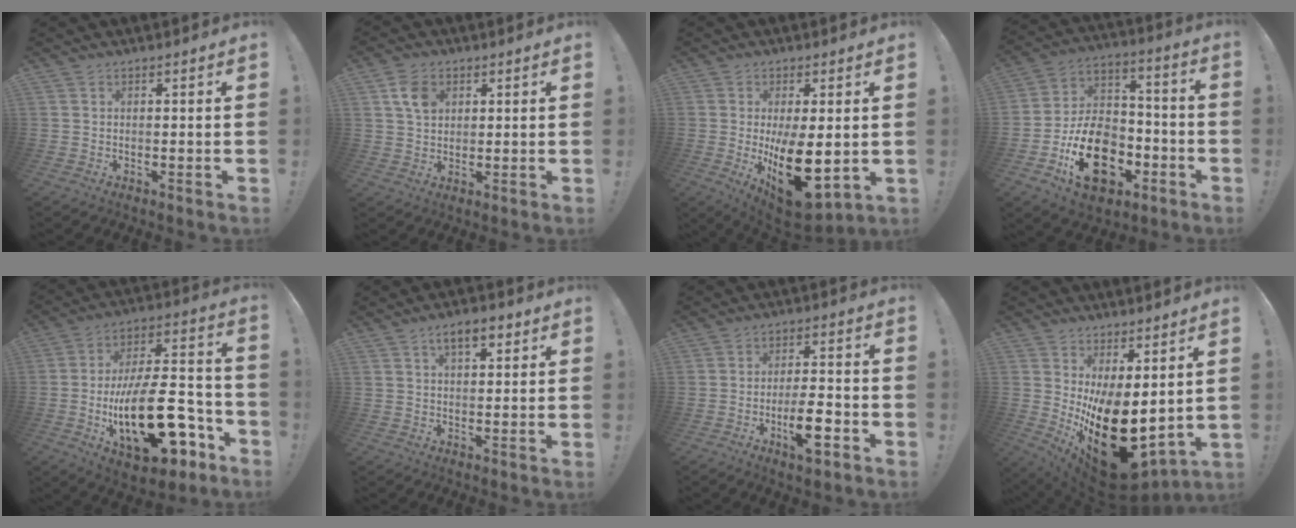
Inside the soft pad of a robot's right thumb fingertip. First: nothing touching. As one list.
[{"total": 7.1, "force": [2.7, 5.2, 4.0], "torque": [-0.064, 0.002, 0.054]}, {"total": 17.7, "force": [-1.4, 9.3, 15.0], "torque": [-0.219, -0.020, 0.002]}, {"total": 21.2, "force": [-8.8, 14.2, 13.0], "torque": [-0.208, 0.062, -0.136]}, {"total": 27.2, "force": [-8.8, 12.1, 22.7], "torque": [-0.401, 0.058, -0.134]}, {"total": 6.5, "force": [3.4, 2.9, 4.7], "torque": [-0.067, -0.004, 0.057]}, {"total": 10.1, "force": [-4.1, 2.6, 8.8], "torque": [-0.152, 0.009, -0.072]}, {"total": 20.5, "force": [-3.9, 10.3, 17.2], "torque": [-0.268, 0.007, -0.039]}]